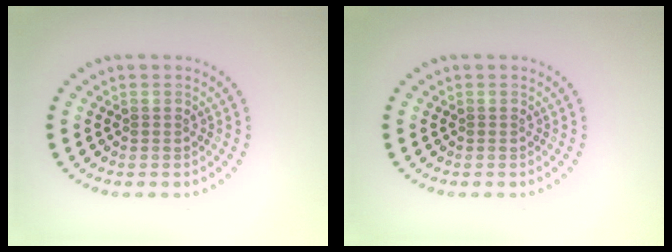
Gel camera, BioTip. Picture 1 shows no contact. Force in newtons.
{"total": 0.0}